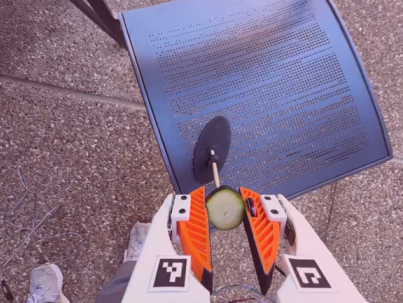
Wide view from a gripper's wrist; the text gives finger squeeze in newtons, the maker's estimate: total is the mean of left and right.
{"total": 9.0, "left": 8.3, "right": 9.7}